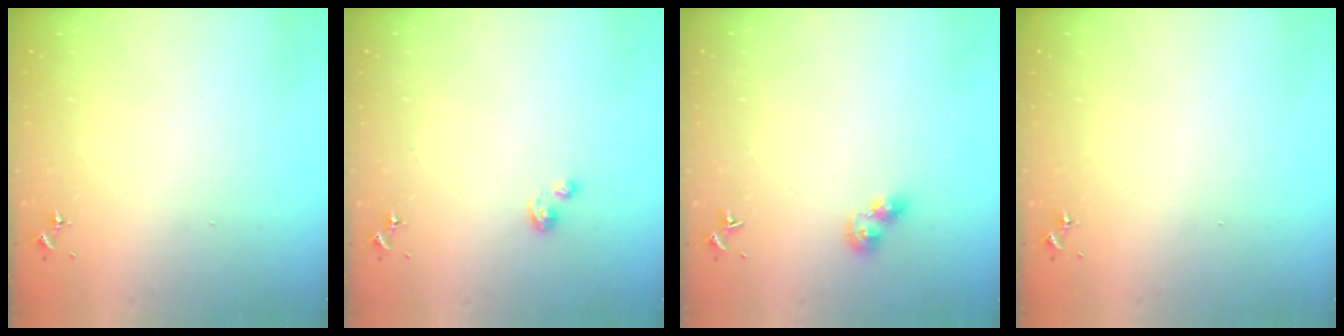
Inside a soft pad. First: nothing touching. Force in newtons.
{"total": 2.9, "press": 2.9, "slide": 0.3}
{"total": 7.1, "press": 7.0, "slide": 0.8}
{"total": 0.0}